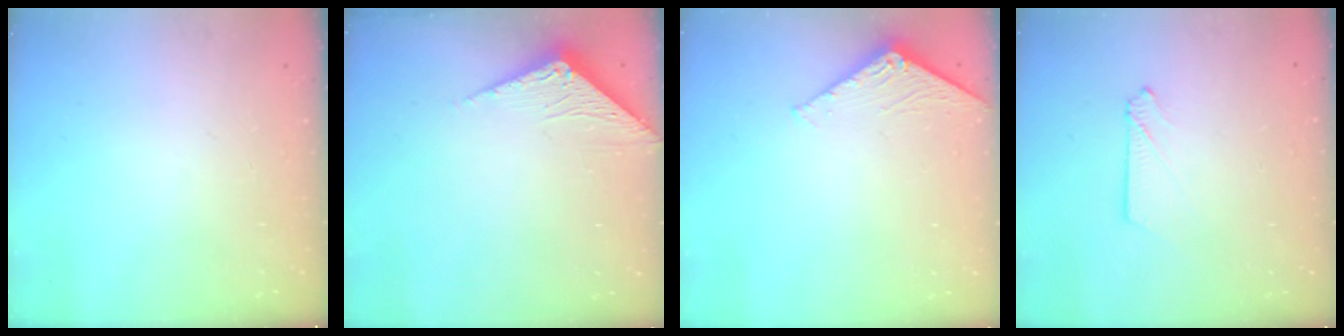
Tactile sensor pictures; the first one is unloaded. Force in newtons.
{"total": 3.3, "press": 3.3, "slide": 0.3}
{"total": 2.4, "press": 2.4, "slide": 0.2}
{"total": 3.3, "press": 3.2, "slide": 0.4}